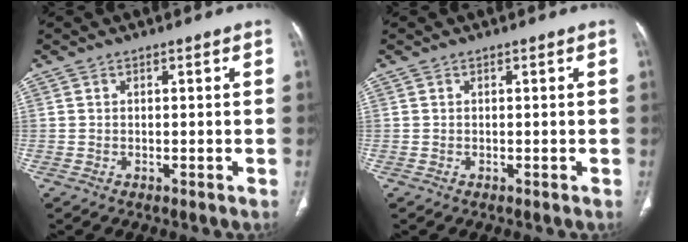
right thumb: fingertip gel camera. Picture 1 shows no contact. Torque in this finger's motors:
{"motor_torque": [0.00, 0.00, -0.10, 0.10, 0.00]}